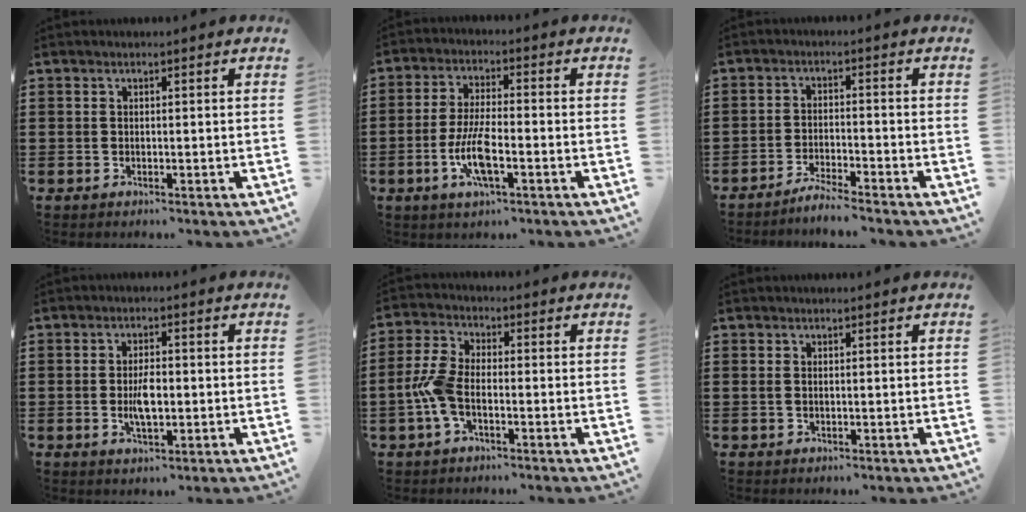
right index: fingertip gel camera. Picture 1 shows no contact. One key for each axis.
{"total": 7.0, "fx": -2.6, "fy": 1.8, "fz": 6.3, "tx": -0.142, "ty": -0.012, "tz": -0.054}
{"total": 3.3, "fx": -3.2, "fy": -0.4, "fz": 0.5, "tx": -0.012, "ty": 0.002, "tz": -0.066}
{"total": 4.4, "fx": -0.6, "fy": 1.8, "fz": 3.9, "tx": -0.077, "ty": 0.002, "tz": -0.012}
{"total": 6.0, "fx": -1.8, "fy": 2.8, "fz": 5.0, "tx": -0.127, "ty": -0.004, "tz": -0.042}
{"total": 0.7, "fx": 0.0, "fy": 0.4, "fz": 0.6, "tx": -0.014, "ty": 0.003, "tz": -0.001}